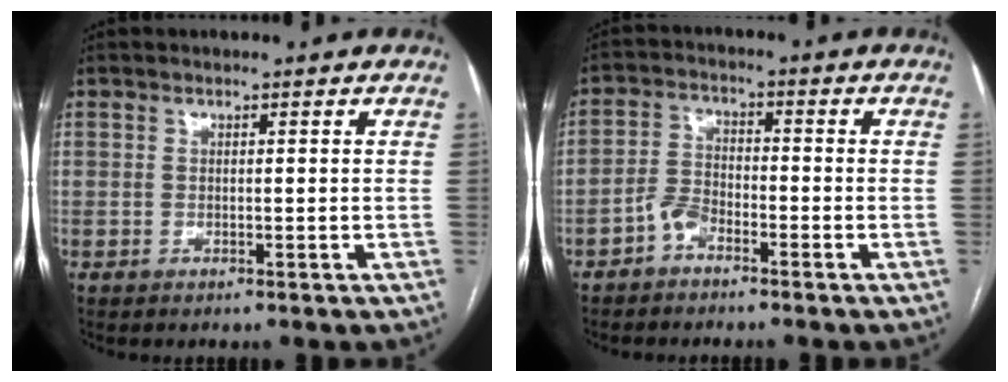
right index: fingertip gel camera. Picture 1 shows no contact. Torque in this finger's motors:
{"motor_torque": [0.52, -0.44, 0.16, 0.05]}